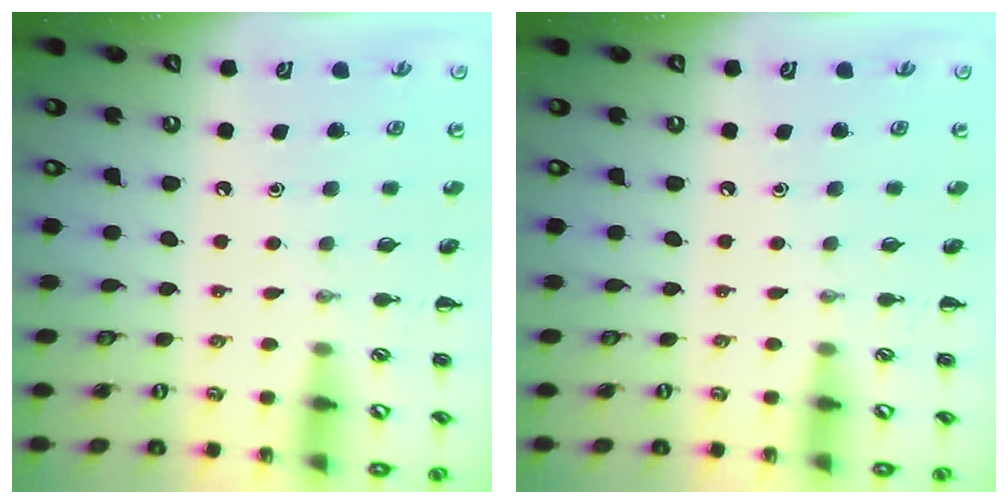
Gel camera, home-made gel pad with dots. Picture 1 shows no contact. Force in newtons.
{"total": 0.0}